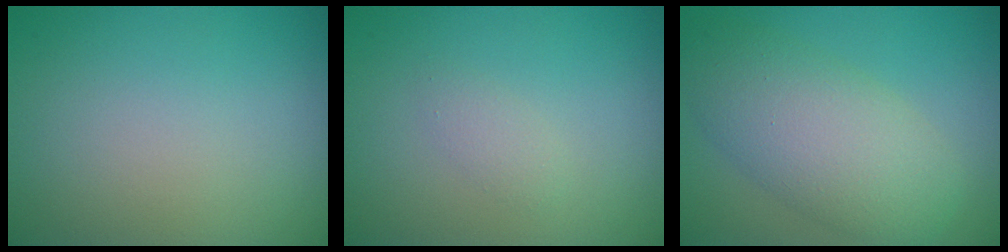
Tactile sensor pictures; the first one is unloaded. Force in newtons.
{"total": 1.0, "press": 1.0, "slide": 0.0}
{"total": 6.5, "press": 6.5, "slide": 0.1}